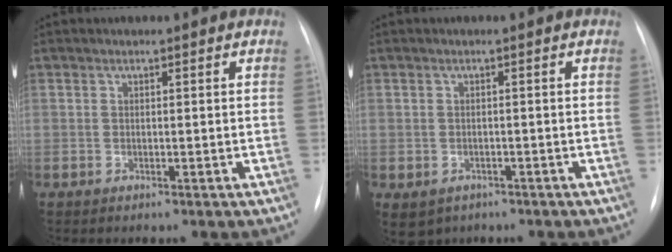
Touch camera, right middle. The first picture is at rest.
{"total": 5.1, "force": [-3.0, 3.9, 1.3], "torque": [-0.024, 0.005, -0.036]}